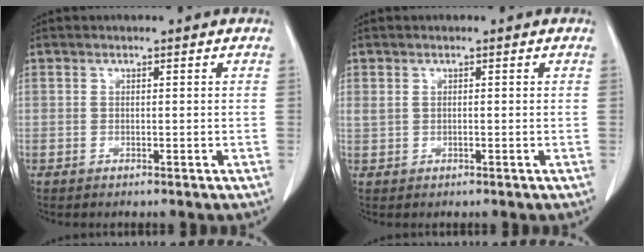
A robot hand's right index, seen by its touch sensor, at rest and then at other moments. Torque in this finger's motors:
{"motor_torque": [-0.06, 0.06, 0.03, 0.01]}